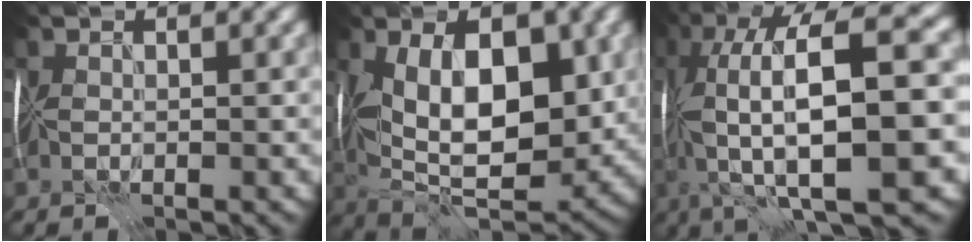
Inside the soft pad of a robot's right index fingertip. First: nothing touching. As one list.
[{"total": 11.8, "force": [1.5, 5.7, 10.2], "torque": [-0.137, 0.005, 0.022]}, {"total": 15.0, "force": [0.9, 4.9, 14.2], "torque": [-0.256, 0.027, 0.031]}]